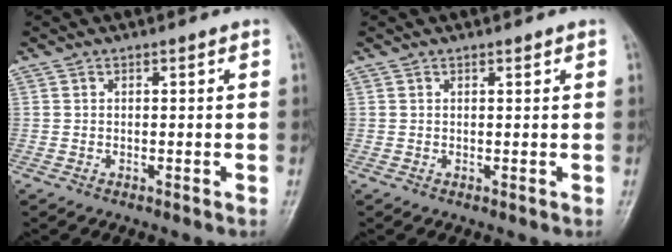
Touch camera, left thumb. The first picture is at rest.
{"total": 0.6, "force": [0.5, 0.2, 0.3], "torque": [-0.007, -0.004, 0.007]}